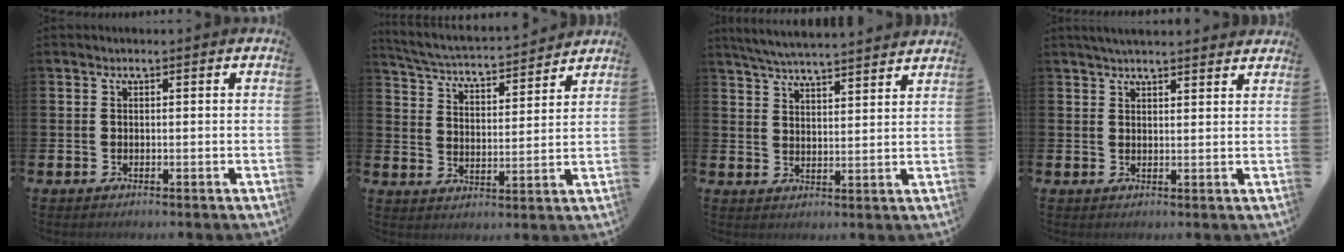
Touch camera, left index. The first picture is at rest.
{"total": 4.6, "force": [4.6, 0.4, 0.7], "torque": [-0.035, -0.044, 0.073]}
{"total": 5.4, "force": [5.3, -0.1, 0.8], "torque": [-0.039, -0.032, 0.096]}
{"total": 3.3, "force": [3.2, 0.2, 0.9], "torque": [-0.022, -0.009, 0.058]}